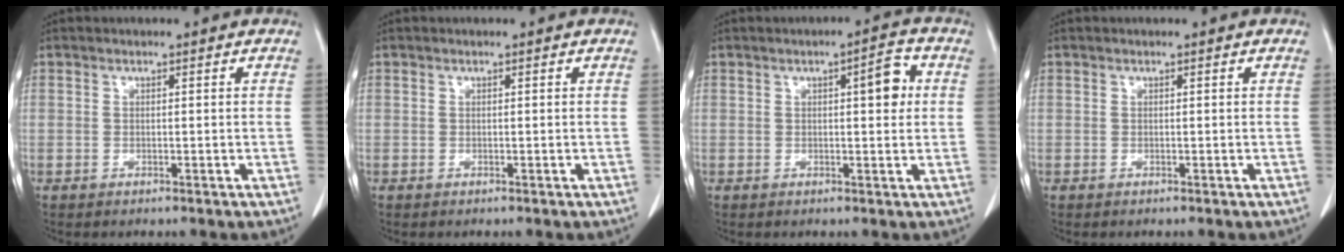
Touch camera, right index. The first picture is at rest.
{"total": 0.0}
{"total": 4.5, "force": [1.0, 1.2, 4.2], "torque": [-0.055, 0.006, 0.010]}
{"total": 0.0}